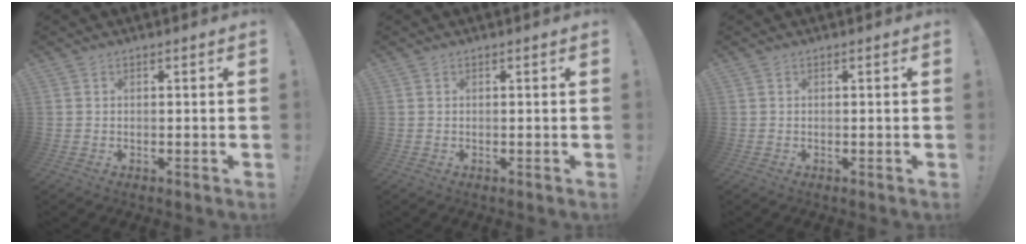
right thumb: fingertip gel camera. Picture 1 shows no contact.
{"total": 0.0}
{"total": 0.0}